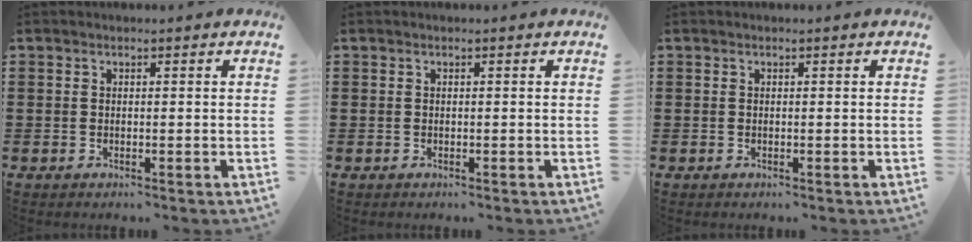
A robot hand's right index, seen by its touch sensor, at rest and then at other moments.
{"total": 0.0}
{"total": 0.0}